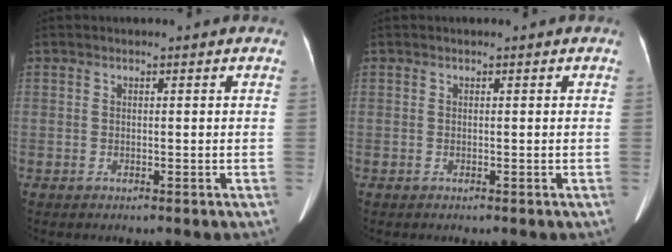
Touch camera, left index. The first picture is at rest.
{"total": 0.0}